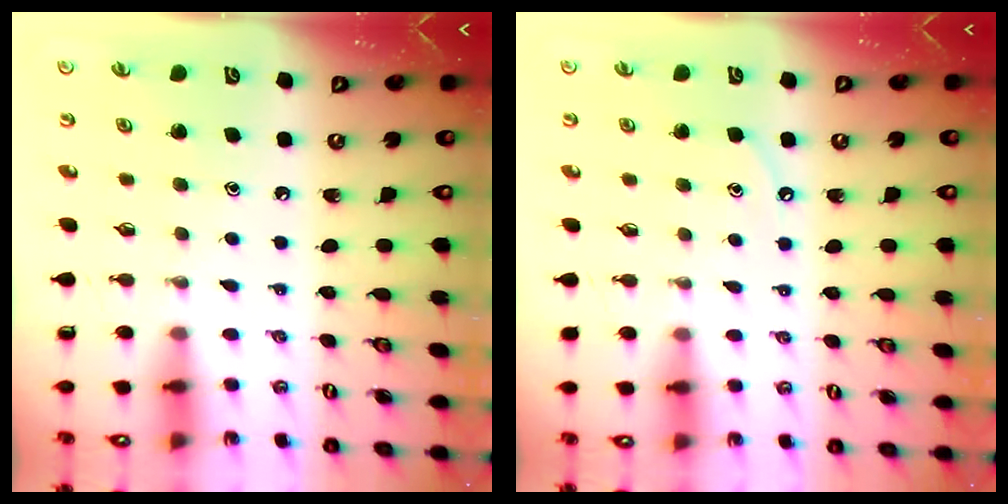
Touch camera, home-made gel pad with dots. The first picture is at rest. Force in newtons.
{"total": 3.1, "press": 3.1, "slide": 0.5}